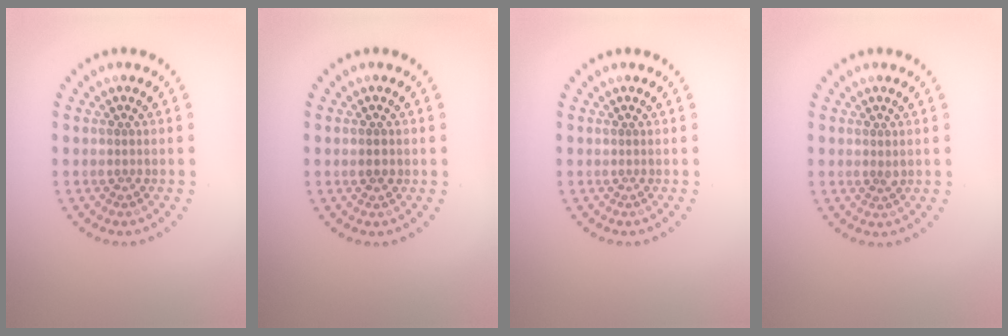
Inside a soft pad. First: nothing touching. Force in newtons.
{"total": 1.4, "press": 1.4, "slide": 0.2}
{"total": 0.0}
{"total": 0.6, "press": 0.6, "slide": 0.2}